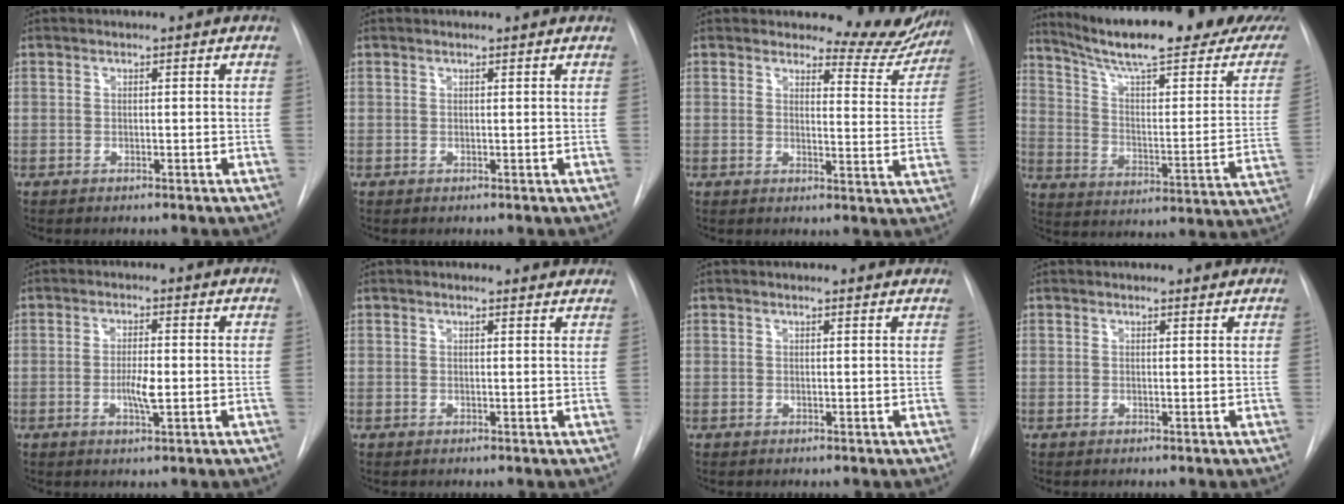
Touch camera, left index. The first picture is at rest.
{"total": 1.2, "force": [1.2, 0.0, 0.3], "torque": [-0.014, 0.010, 0.016]}
{"total": 8.6, "force": [8.2, 2.5, 0.6], "torque": [0.013, -0.044, 0.080]}
{"total": 28.1, "force": [23.5, 2.7, 15.1], "torque": [-0.228, -0.067, 0.315]}
{"total": 3.5, "force": [-0.5, 0.6, 3.4], "torque": [-0.062, -0.003, -0.008]}
{"total": 5.1, "force": [4.9, 0.8, 1.0], "torque": [-0.009, 0.004, 0.039]}
{"total": 3.7, "force": [3.5, 0.5, 0.8], "torque": [-0.016, 0.010, 0.030]}
{"total": 2.4, "force": [2.3, 0.5, 0.3], "torque": [-0.010, 0.002, 0.023]}